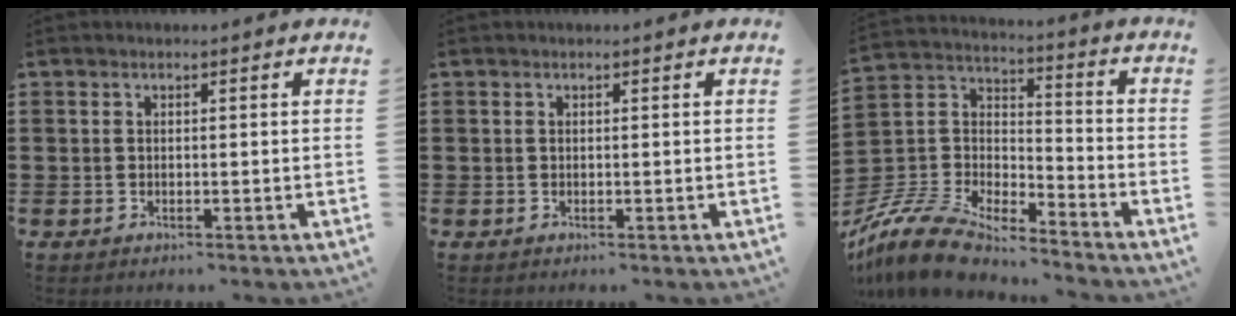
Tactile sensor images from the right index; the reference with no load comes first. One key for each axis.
{"total": 0.0}
{"total": 10.3, "fx": -9.7, "fy": 2.1, "fz": 2.8, "tx": -0.084, "ty": 0.004, "tz": -0.200}